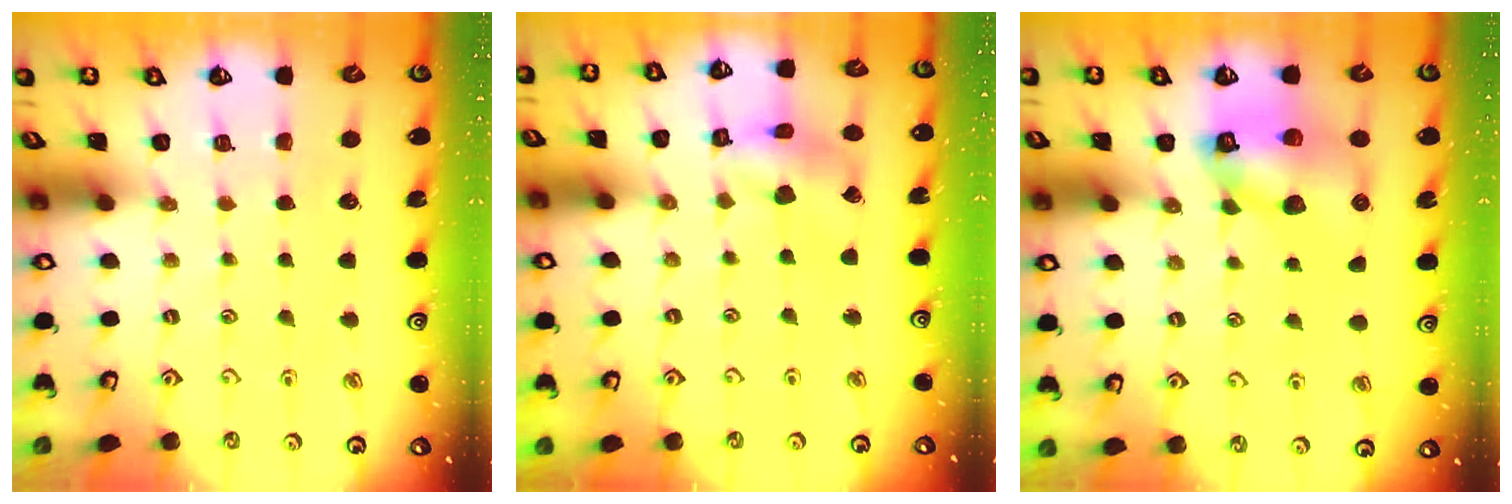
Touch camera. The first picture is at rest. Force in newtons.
{"total": 8.6, "press": 8.5, "slide": 1.1}
{"total": 11.1, "press": 11.0, "slide": 1.5}